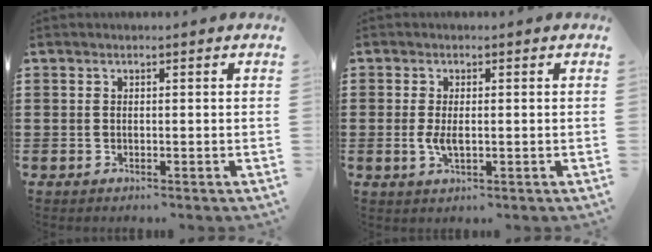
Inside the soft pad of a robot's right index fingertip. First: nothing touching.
{"total": 2.8, "force": [-0.2, 1.1, 2.6], "torque": [-0.055, -0.002, -0.007]}